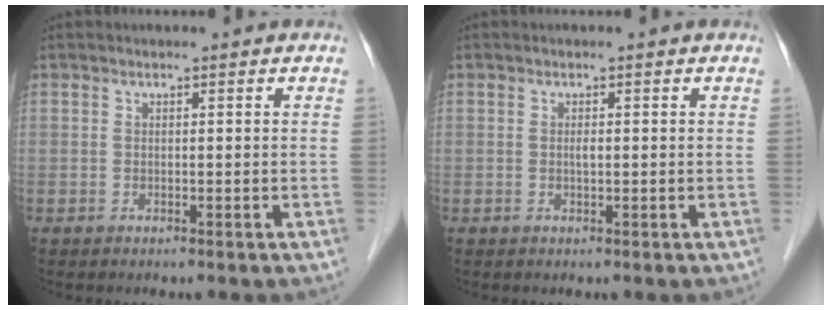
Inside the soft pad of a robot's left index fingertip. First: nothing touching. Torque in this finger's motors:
{"motor_torque": [0.13, 0.03, -0.03, 0.00]}